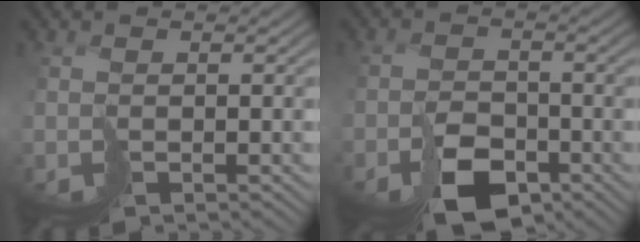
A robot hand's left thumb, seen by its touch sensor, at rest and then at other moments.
{"total": 5.2, "force": [-3.4, 2.9, 2.6], "torque": [-0.031, -0.001, -0.058]}